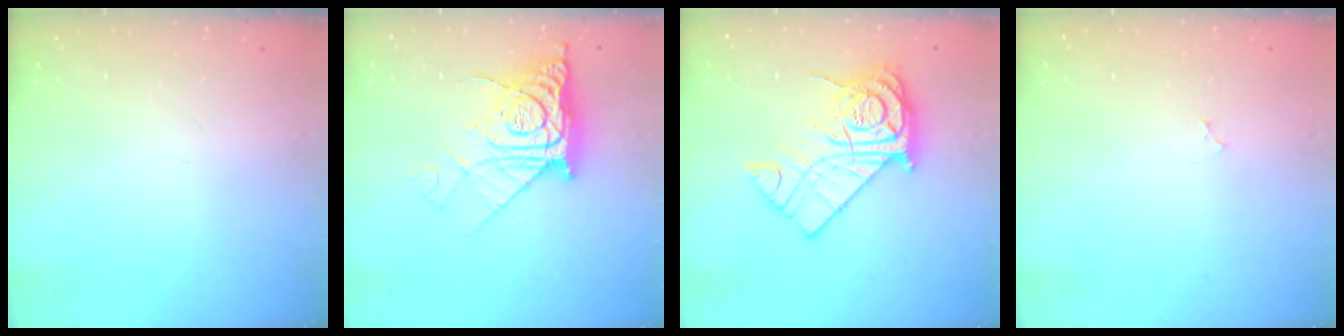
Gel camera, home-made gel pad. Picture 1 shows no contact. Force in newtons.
{"total": 11.9, "press": 11.9, "slide": 1.4}
{"total": 15.8, "press": 15.8, "slide": 1.4}
{"total": 2.3, "press": 2.3, "slide": 0.2}